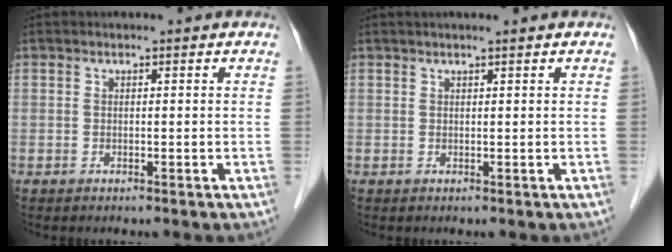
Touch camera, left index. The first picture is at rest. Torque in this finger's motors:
{"motor_torque": [0.10, -0.16, 0.06, 0.02]}